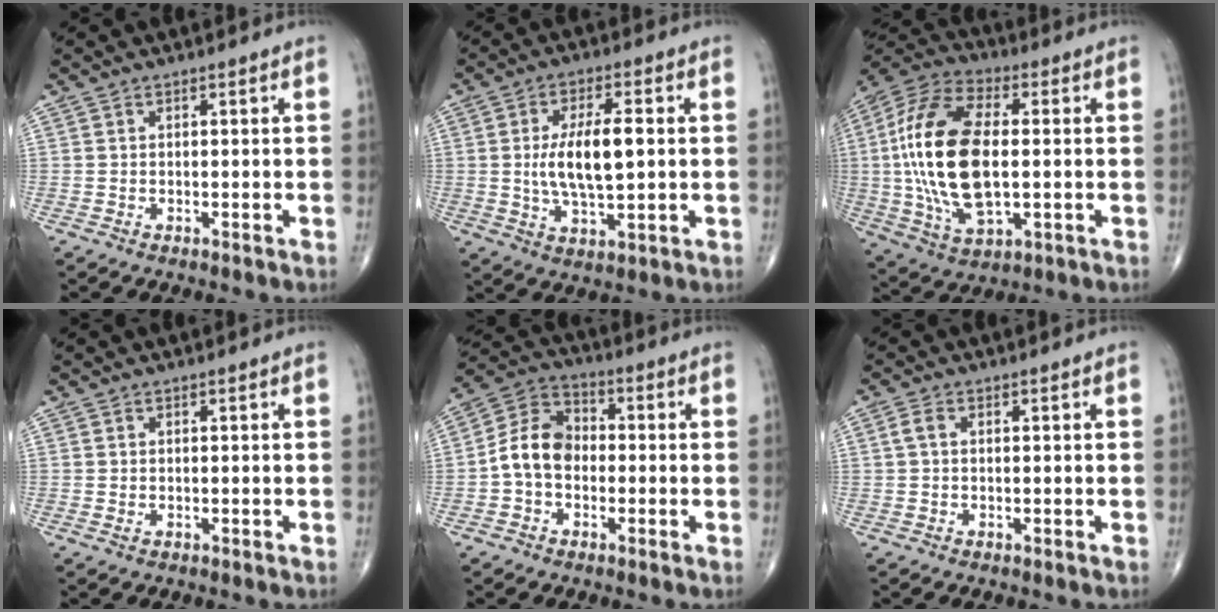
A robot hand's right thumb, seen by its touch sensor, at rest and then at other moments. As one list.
[{"total": 11.0, "force": [0.6, 4.4, 10.0], "torque": [-0.181, -0.004, 0.011]}, {"total": 22.2, "force": [0.1, 11.1, 19.2], "torque": [-0.400, 0.004, 0.002]}, {"total": 0.6, "force": [0.0, 0.5, 0.4], "torque": [-0.008, 0.001, 0.001]}, {"total": 9.2, "force": [-1.3, 6.9, 6.0], "torque": [-0.096, 0.035, -0.041]}, {"total": 1.9, "force": [0.2, 1.2, 1.4], "torque": [-0.030, 0.006, 0.003]}]